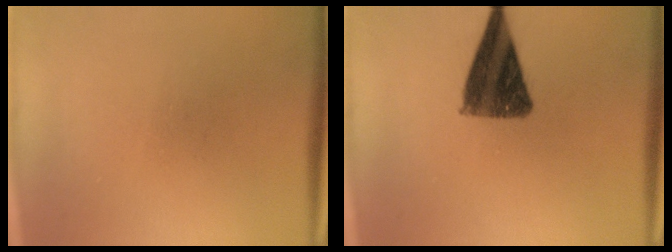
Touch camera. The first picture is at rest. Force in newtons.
{"total": 10.8}